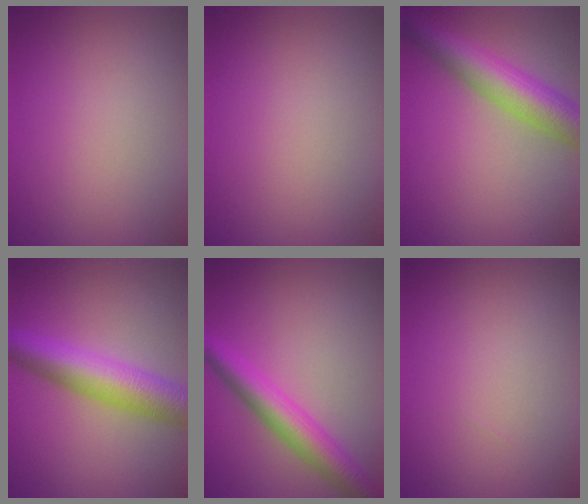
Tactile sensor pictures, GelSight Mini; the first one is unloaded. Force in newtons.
{"total": 0.0}
{"total": 7.1, "press": 7.1, "slide": 0.2}
{"total": 6.8, "press": 6.8, "slide": 0.2}
{"total": 5.0, "press": 5.0, "slide": 0.1}
{"total": 0.0}